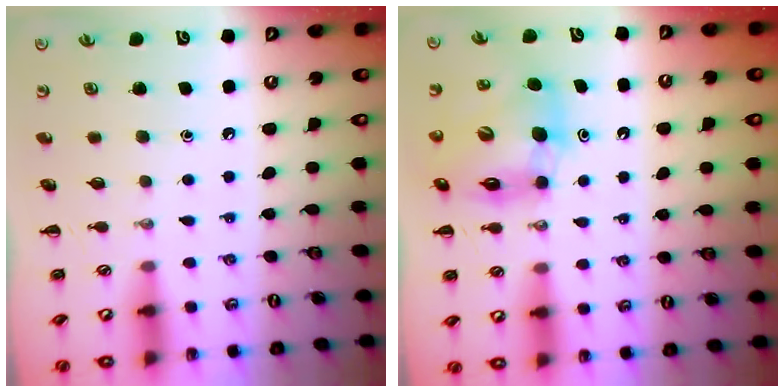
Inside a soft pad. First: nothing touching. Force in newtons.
{"total": 9.3, "press": 9.0, "slide": 2.2}